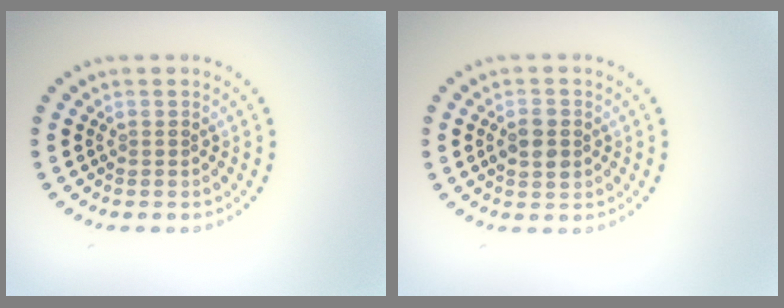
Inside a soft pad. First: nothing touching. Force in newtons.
{"total": 2.3, "press": 2.3, "slide": 0.1}